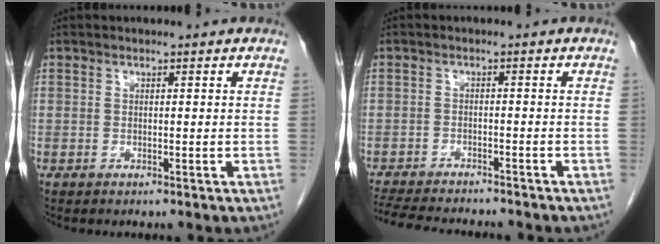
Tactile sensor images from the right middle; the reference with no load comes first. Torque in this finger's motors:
{"motor_torque": [0.38, -0.35, 0.09, 0.04]}